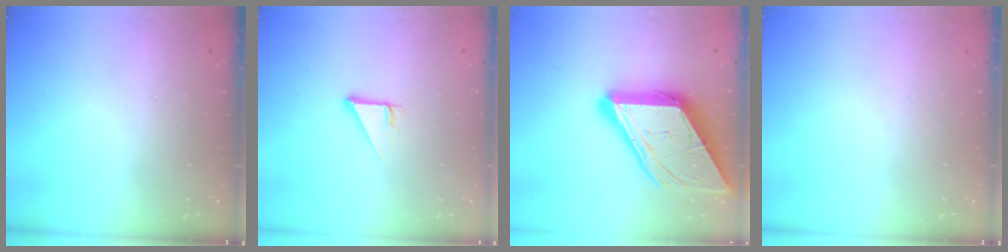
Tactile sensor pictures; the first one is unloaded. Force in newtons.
{"total": 2.9, "press": 2.8, "slide": 0.2}
{"total": 19.0, "press": 18.8, "slide": 2.1}
{"total": 0.0}